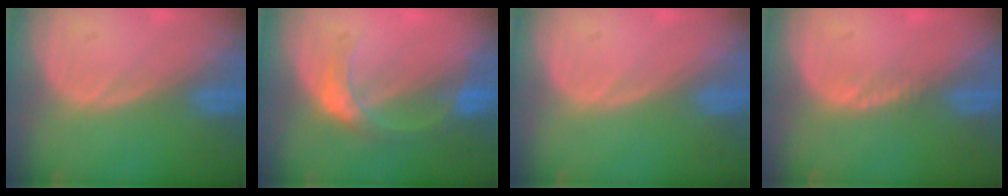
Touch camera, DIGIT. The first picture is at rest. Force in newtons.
{"total": 5.3, "press": 5.0, "slide": 1.9}
{"total": 0.0}
{"total": 0.8, "press": 0.7, "slide": 0.5}